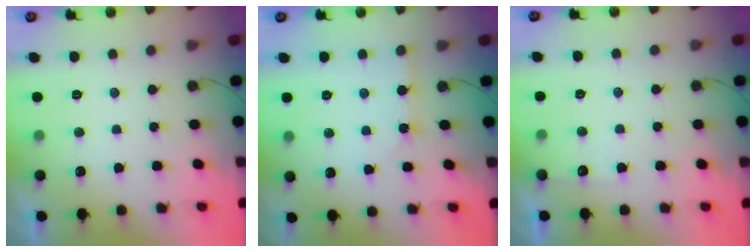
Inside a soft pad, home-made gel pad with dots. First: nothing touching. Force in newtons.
{"total": 2.4, "press": 2.4, "slide": 0.3}
{"total": 4.2, "press": 4.2, "slide": 0.6}